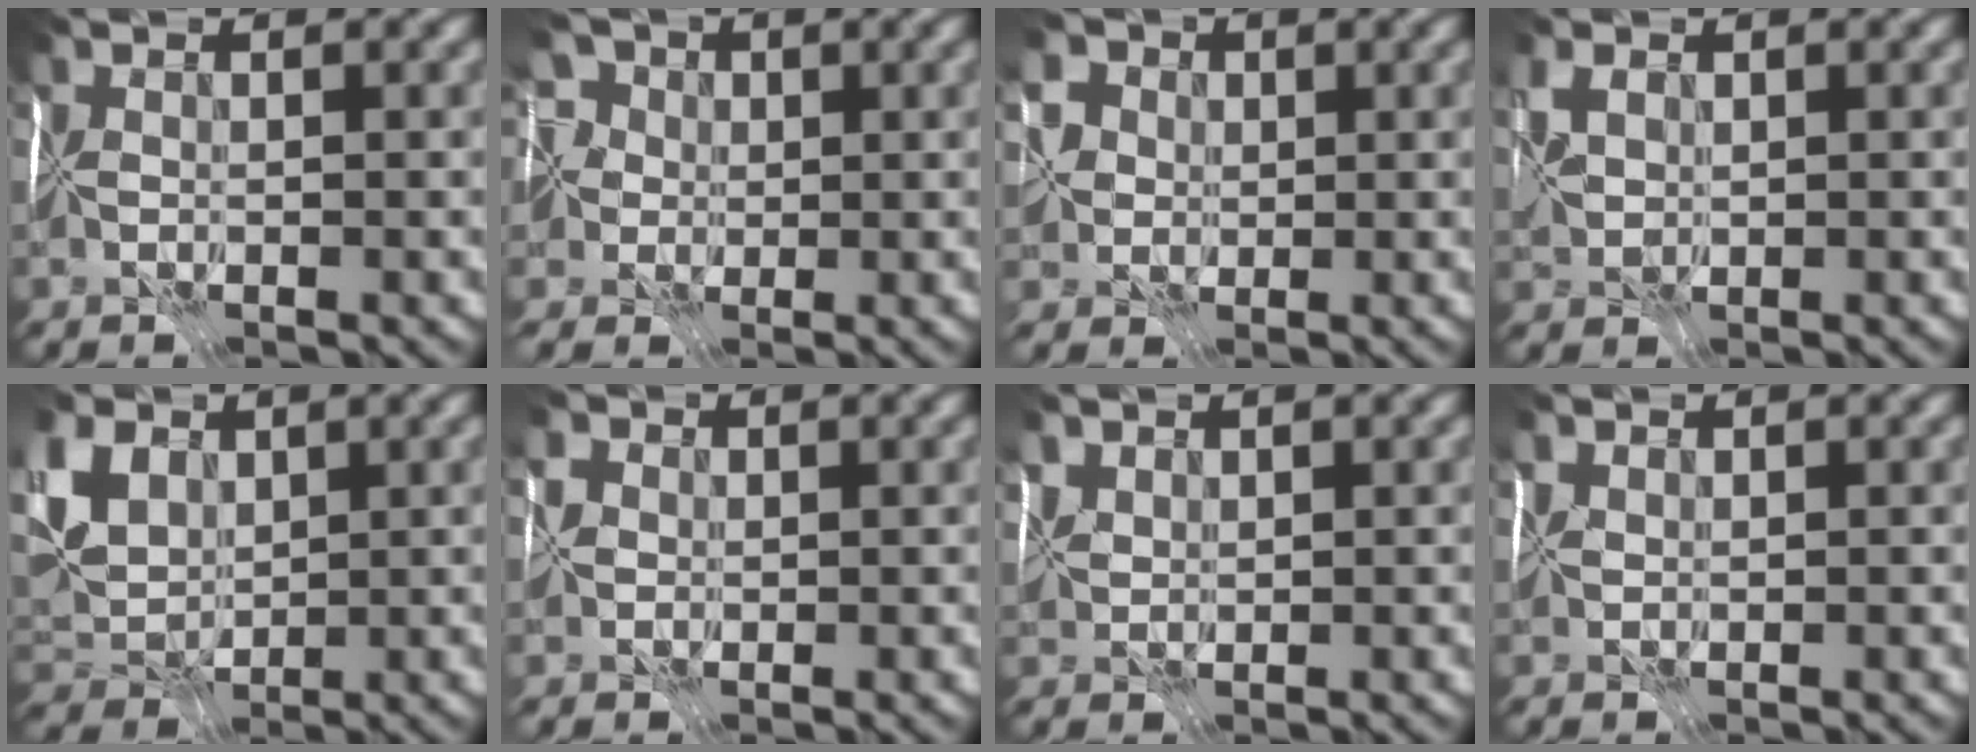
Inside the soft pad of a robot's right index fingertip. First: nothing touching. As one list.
[{"total": 5.8, "force": [2.3, 4.5, 2.9], "torque": [-0.034, 0.023, 0.009]}, {"total": 6.1, "force": [2.1, 4.9, 3.0], "torque": [-0.051, 0.019, 0.018]}, {"total": 1.6, "force": [1.0, 0.8, 1.0], "torque": [-0.021, 0.000, 0.021]}, {"total": 5.6, "force": [2.3, 3.8, 3.4], "torque": [-0.090, 0.006, 0.046]}, {"total": 1.7, "force": [0.1, 1.5, 0.6], "torque": [-0.011, 0.004, 0.001]}, {"total": 1.3, "force": [1.3, 0.2, -0.1], "torque": [0.005, 0.001, 0.026]}, {"total": 1.1, "force": [0.9, -0.2, -0.5], "torque": [0.016, 0.003, 0.019]}]